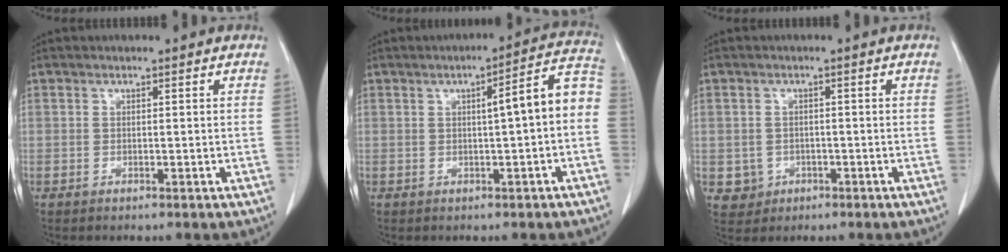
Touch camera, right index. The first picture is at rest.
{"total": 7.8, "force": [0.1, 0.6, 7.8], "torque": [-0.096, 0.026, -0.005]}
{"total": 3.6, "force": [-0.8, 3.5, 0.3], "torque": [0.003, 0.008, -0.005]}